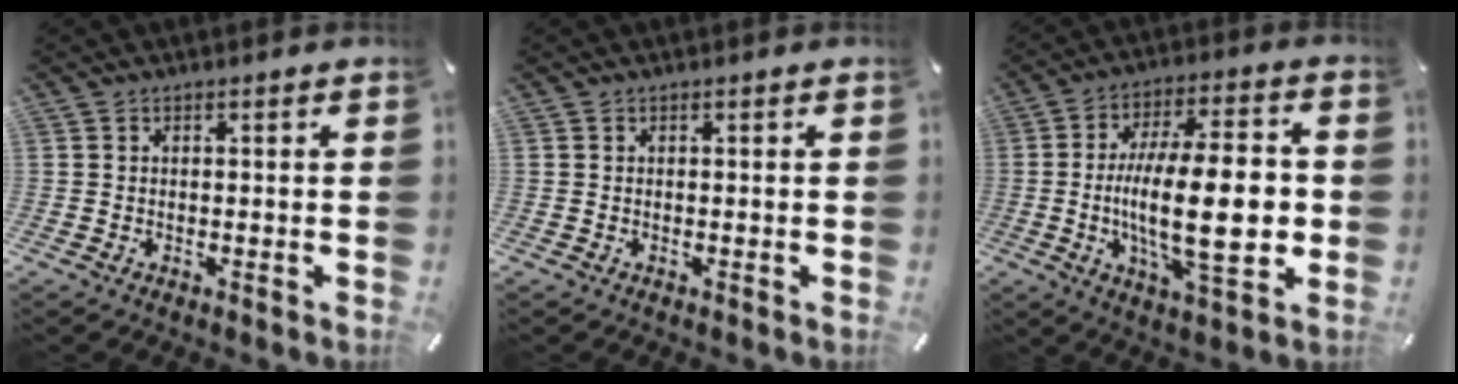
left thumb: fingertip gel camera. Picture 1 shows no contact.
{"total": 0.0}
{"total": 22.0, "force": [-1.7, 7.7, 20.5], "torque": [-0.350, -0.005, -0.025]}